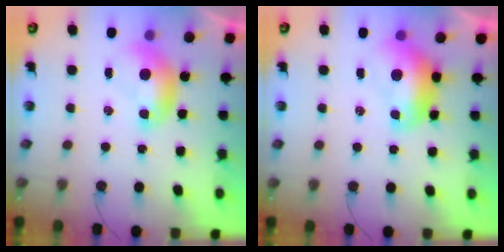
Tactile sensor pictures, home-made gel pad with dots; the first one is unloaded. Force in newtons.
{"total": 1.7, "press": 1.6, "slide": 0.6}